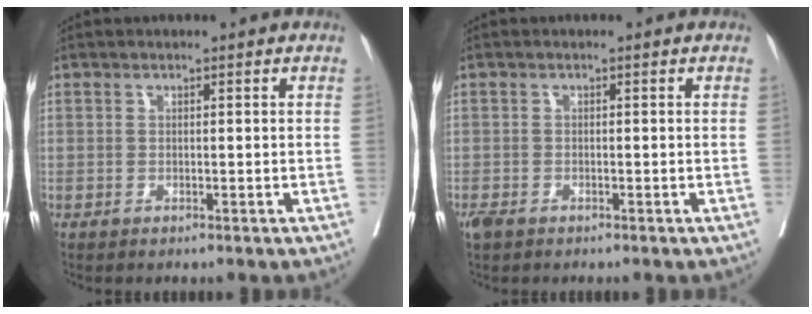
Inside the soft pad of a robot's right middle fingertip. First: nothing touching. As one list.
[{"total": 2.7, "force": [-1.8, 1.4, 1.4], "torque": [-0.036, -0.009, -0.032]}]